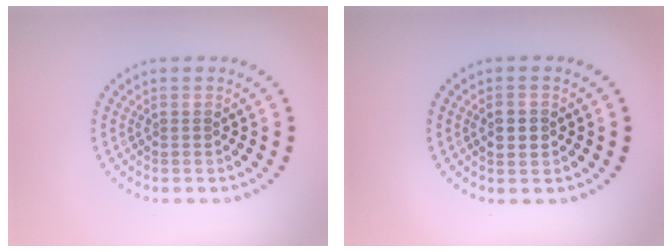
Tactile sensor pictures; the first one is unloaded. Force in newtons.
{"total": 2.3, "press": 2.2, "slide": 0.1}